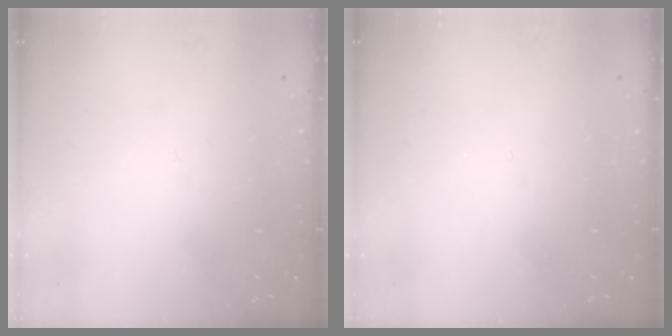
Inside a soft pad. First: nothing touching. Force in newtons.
{"total": 0.0}